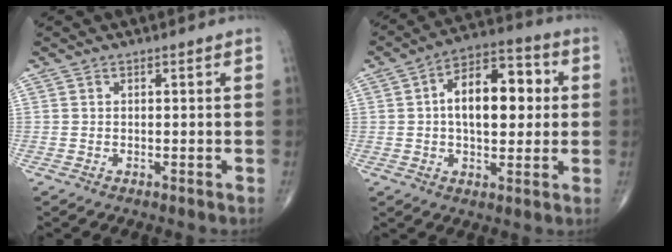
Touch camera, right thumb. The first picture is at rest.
{"total": 14.5, "force": [1.7, 7.9, 12.0], "torque": [-0.159, 0.022, 0.019]}